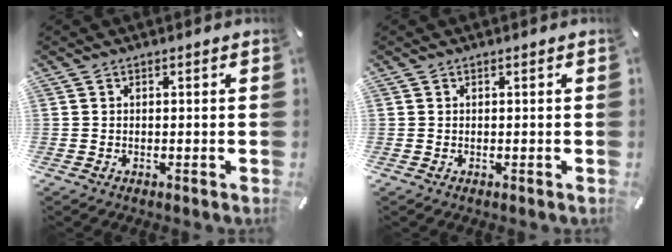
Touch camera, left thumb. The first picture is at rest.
{"total": 0.0}